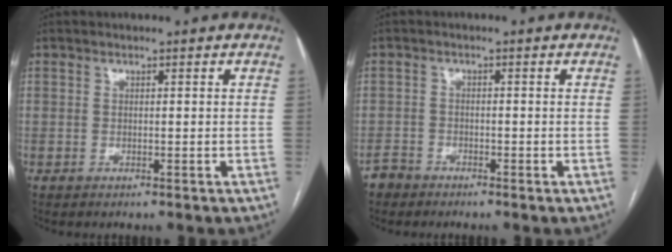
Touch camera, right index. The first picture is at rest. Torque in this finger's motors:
{"motor_torque": [-1.17, 0.97, -0.66, -0.21]}